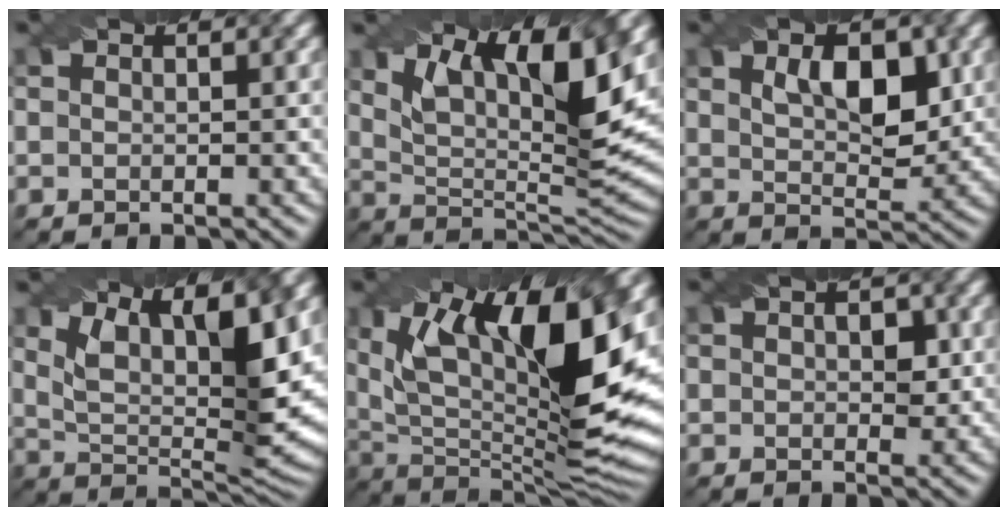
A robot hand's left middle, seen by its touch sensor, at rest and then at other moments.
{"total": 11.9, "force": [6.0, 3.5, 9.6], "torque": [-0.159, -0.003, 0.103]}
{"total": 5.2, "force": [1.7, 2.5, 4.2], "torque": [-0.070, -0.001, 0.029]}
{"total": 10.2, "force": [4.8, 3.3, 8.4], "torque": [-0.153, -0.007, 0.087]}
{"total": 16.6, "force": [5.7, 5.8, 14.5], "torque": [-0.240, 0.000, 0.097]}
{"total": 2.3, "force": [0.3, 1.3, 1.8], "torque": [-0.022, -0.001, 0.005]}